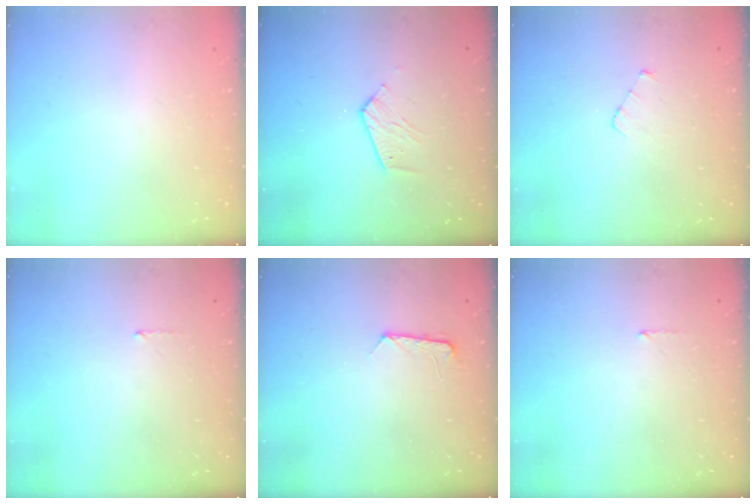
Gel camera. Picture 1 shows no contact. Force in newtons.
{"total": 6.8, "press": 6.8, "slide": 0.3}
{"total": 2.4, "press": 2.4, "slide": 0.3}
{"total": 4.5, "press": 4.5, "slide": 0.4}
{"total": 6.8, "press": 6.7, "slide": 0.7}
{"total": 4.5, "press": 4.5, "slide": 0.4}